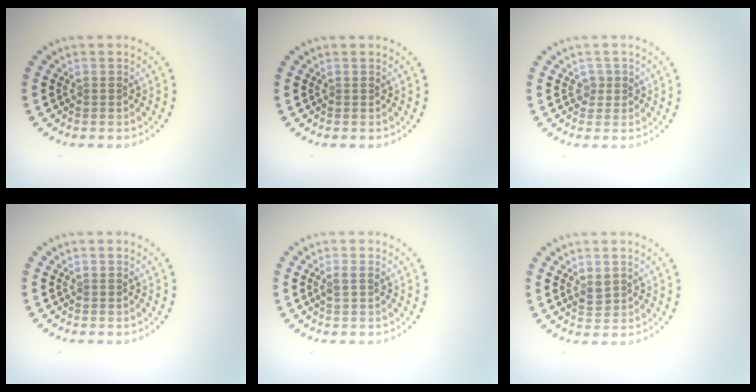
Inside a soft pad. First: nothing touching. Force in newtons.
{"total": 0.0}
{"total": 1.1, "press": 0.8, "slide": 0.7}
{"total": 0.0}
{"total": 1.1, "press": 1.0, "slide": 0.6}
{"total": 1.5, "press": 1.5, "slide": 0.2}